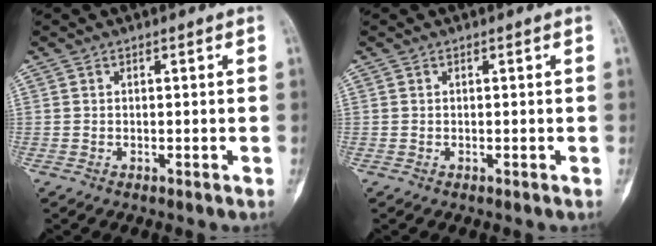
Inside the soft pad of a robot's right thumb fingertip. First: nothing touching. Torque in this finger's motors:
{"motor_torque": [0.00, 0.00, 0.06, 0.04, 0.00]}